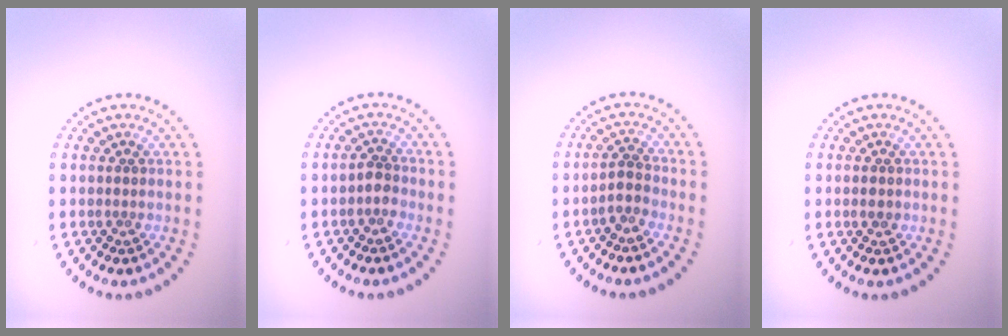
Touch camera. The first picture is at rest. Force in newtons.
{"total": 1.4, "press": 1.2, "slide": 0.8}
{"total": 1.6, "press": 1.2, "slide": 1.1}
{"total": 1.0, "press": 1.0, "slide": 0.0}